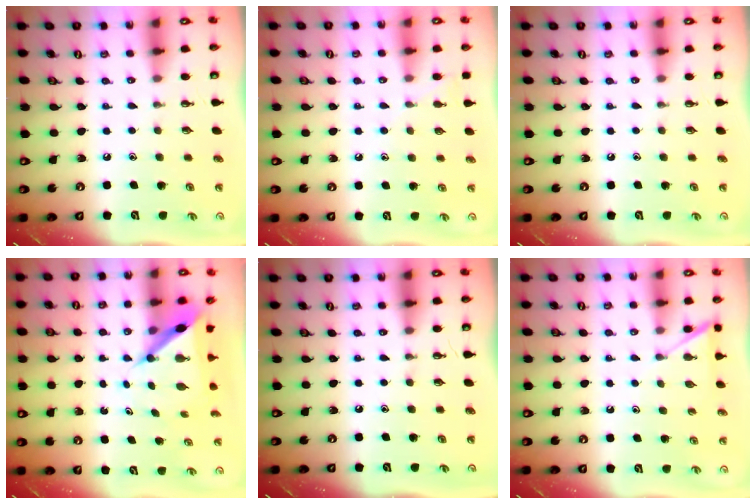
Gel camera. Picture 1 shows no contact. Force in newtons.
{"total": 6.8, "press": 6.7, "slide": 0.7}
{"total": 0.0}
{"total": 7.1, "press": 7.1, "slide": 0.6}
{"total": 0.0}
{"total": 4.9, "press": 4.9, "slide": 0.5}